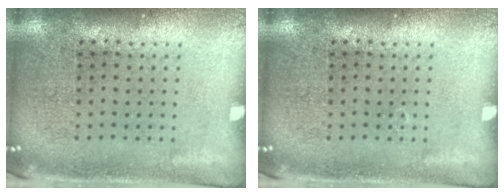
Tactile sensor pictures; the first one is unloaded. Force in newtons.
{"total": 0.0}